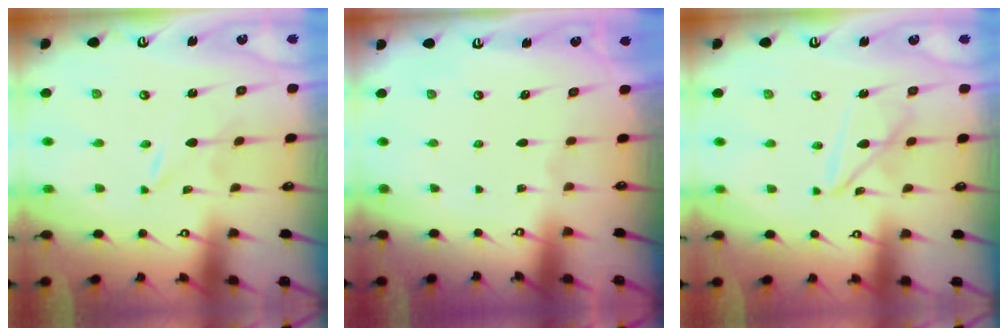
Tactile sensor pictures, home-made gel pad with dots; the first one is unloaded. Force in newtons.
{"total": 0.0}
{"total": 10.4, "press": 10.4, "slide": 0.9}